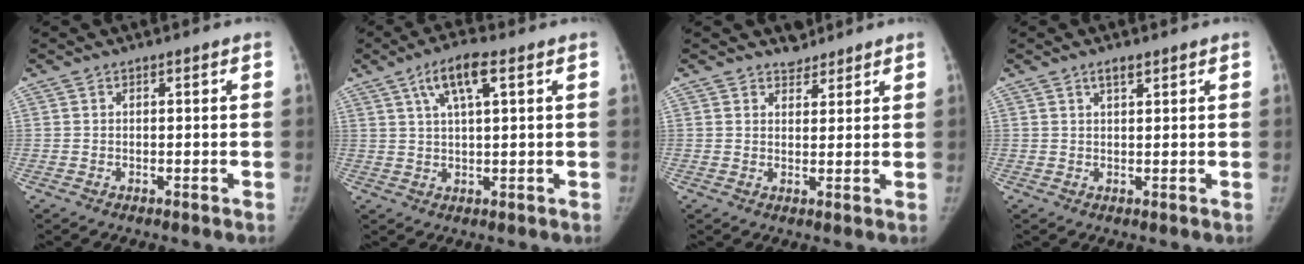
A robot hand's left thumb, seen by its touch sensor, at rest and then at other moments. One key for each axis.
{"total": 7.2, "fx": 3.2, "fy": 1.8, "fz": 6.2, "tx": -0.119, "ty": 0.002, "tz": 0.060}
{"total": 2.8, "fx": 2.3, "fy": 1.6, "fz": -0.2, "tx": 0.024, "ty": -0.017, "tz": 0.028}
{"total": 2.1, "fx": 1.4, "fy": 0.7, "fz": 1.4, "tx": -0.020, "ty": -0.007, "tz": 0.024}